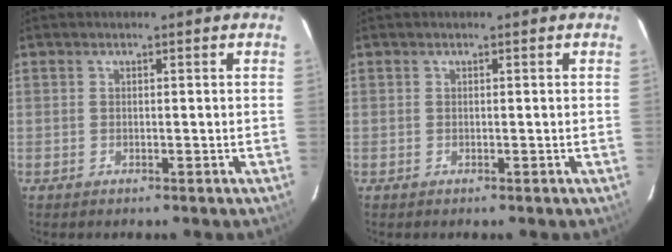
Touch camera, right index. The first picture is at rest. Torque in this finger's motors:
{"motor_torque": [0.00, 0.00, 0.02, 0.01]}